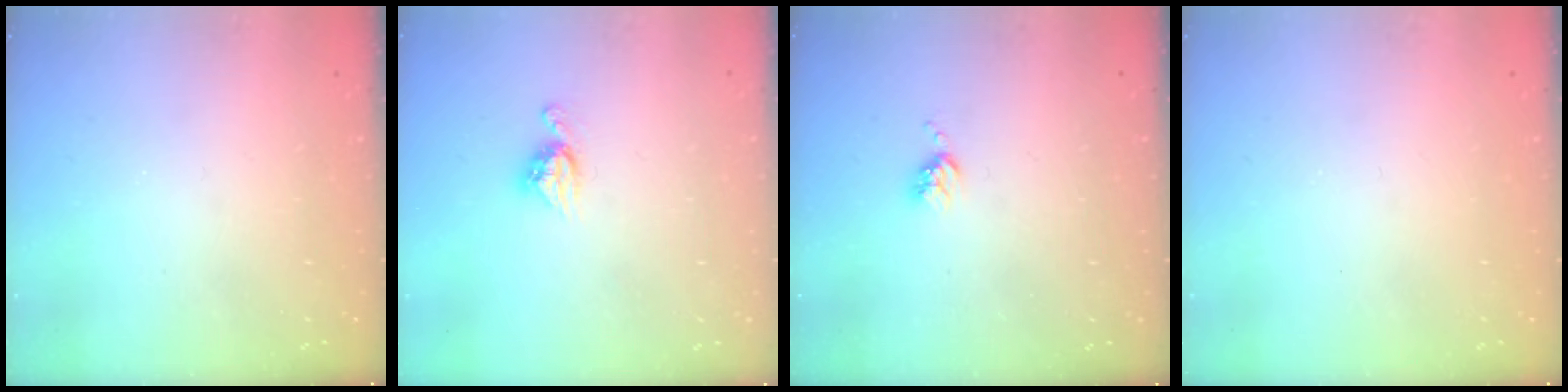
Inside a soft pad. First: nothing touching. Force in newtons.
{"total": 6.8, "press": 6.8, "slide": 0.5}
{"total": 4.6, "press": 4.5, "slide": 0.6}
{"total": 0.0}